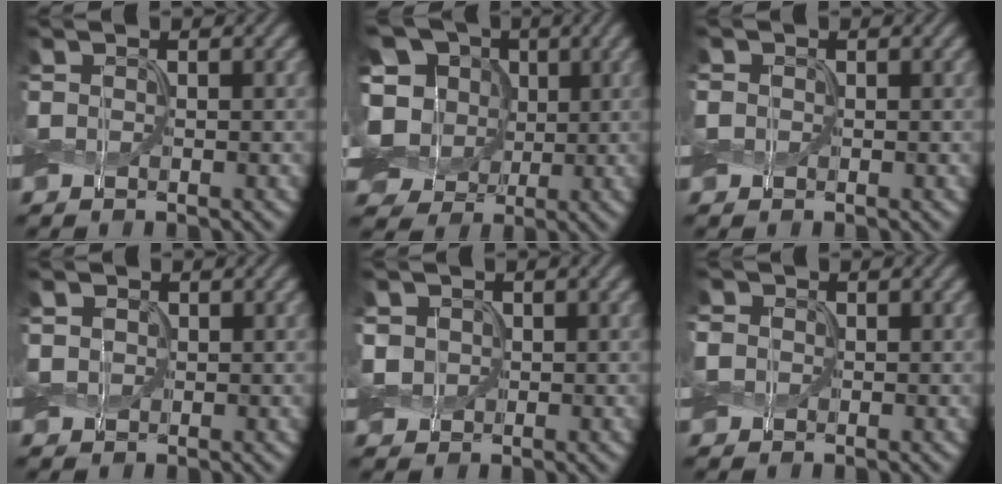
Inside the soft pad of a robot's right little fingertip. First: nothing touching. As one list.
[{"total": 14.9, "force": [1.0, 12.8, 7.4], "torque": [-0.204, 0.022, 0.002]}, {"total": 0.6, "force": [0.0, 0.6, 0.1], "torque": [-0.002, 0.000, -0.001]}, {"total": 1.5, "force": [0.5, 1.3, 0.6], "torque": [-0.021, 0.000, 0.005]}, {"total": 2.1, "force": [0.2, 2.0, 0.8], "torque": [-0.027, 0.001, -0.002]}, {"total": 2.2, "force": [0.6, 1.9, 0.9], "torque": [-0.034, 0.010, 0.003]}]